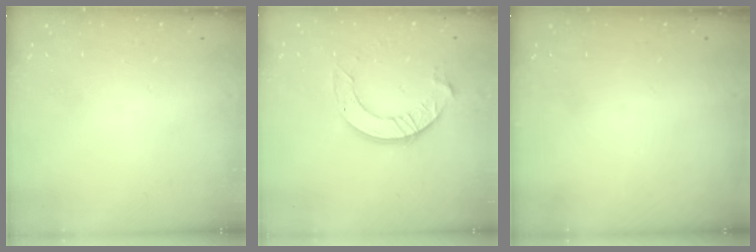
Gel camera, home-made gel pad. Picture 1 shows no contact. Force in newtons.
{"total": 10.2, "press": 10.2, "slide": 1.0}
{"total": 0.0}